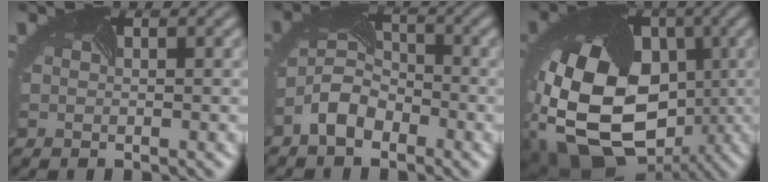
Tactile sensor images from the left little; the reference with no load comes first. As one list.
[{"total": 3.8, "force": [-2.5, 2.1, 1.9], "torque": [-0.045, 0.003, -0.054]}, {"total": 18.0, "force": [-3.3, 13.0, 12.0], "torque": [-0.218, -0.033, -0.061]}]